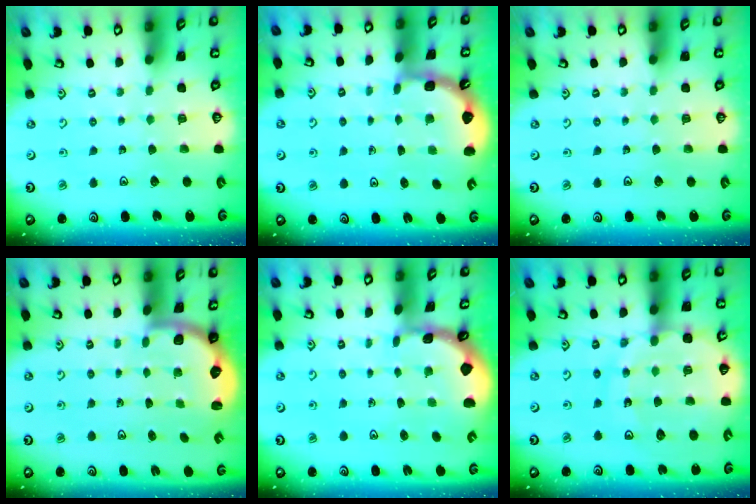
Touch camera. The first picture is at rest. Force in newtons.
{"total": 2.0, "press": 2.0, "slide": 0.2}
{"total": 0.0}
{"total": 2.2, "press": 2.1, "slide": 0.8}
{"total": 1.0, "press": 1.0, "slide": 0.1}
{"total": 13.7, "press": 13.4, "slide": 2.8}